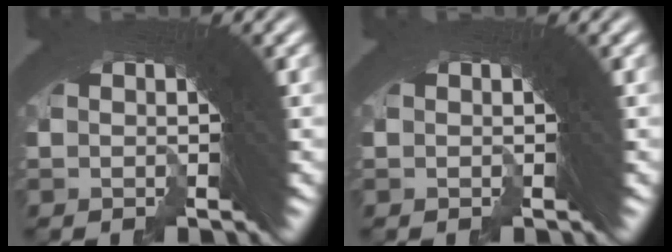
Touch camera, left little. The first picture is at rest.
{"total": 0.0}